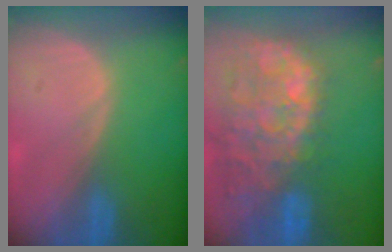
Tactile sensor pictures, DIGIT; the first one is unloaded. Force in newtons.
{"total": 14.7, "press": 11.9, "slide": 8.7}